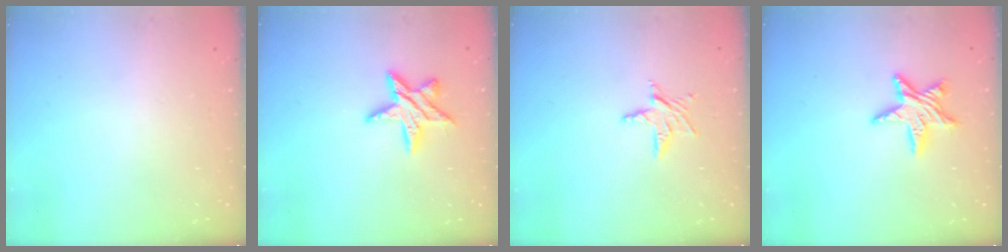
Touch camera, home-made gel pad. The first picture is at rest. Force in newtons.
{"total": 10.8, "press": 10.8, "slide": 0.6}
{"total": 5.5, "press": 5.5, "slide": 0.5}
{"total": 10.1, "press": 10.0, "slide": 0.7}